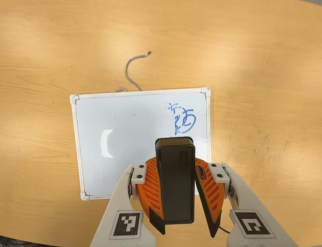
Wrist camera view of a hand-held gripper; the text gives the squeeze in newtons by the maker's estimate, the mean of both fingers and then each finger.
{"total": 10.0, "left": 9.7, "right": 10.4}